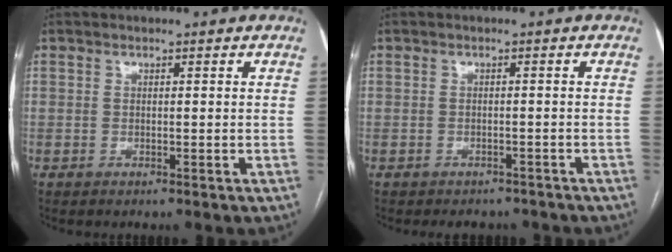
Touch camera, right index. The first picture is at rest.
{"total": 5.4, "force": [-4.7, 2.4, 0.8], "torque": [-0.005, 0.005, -0.050]}